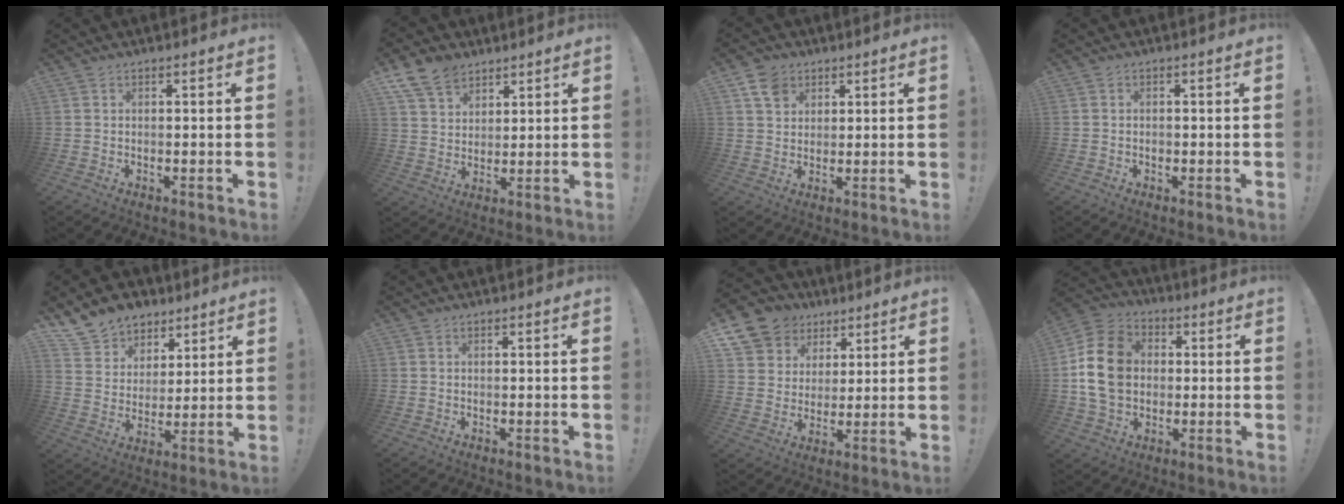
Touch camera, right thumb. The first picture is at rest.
{"total": 10.2, "force": [7.0, 6.6, 3.6], "torque": [-0.072, -0.036, 0.139]}
{"total": 6.4, "force": [3.7, 4.8, 2.1], "torque": [-0.031, -0.015, 0.070]}
{"total": 0.7, "force": [-0.3, 0.6, 0.3], "torque": [-0.004, 0.003, -0.006]}
{"total": 11.6, "force": [8.2, 7.9, 2.2], "torque": [-0.042, -0.057, 0.162]}
{"total": 0.0}
{"total": 10.9, "force": [5.8, 8.8, 2.7], "torque": [-0.050, -0.039, 0.119]}
{"total": 16.9, "force": [1.3, 13.4, 10.3], "torque": [-0.170, 0.014, 0.027]}